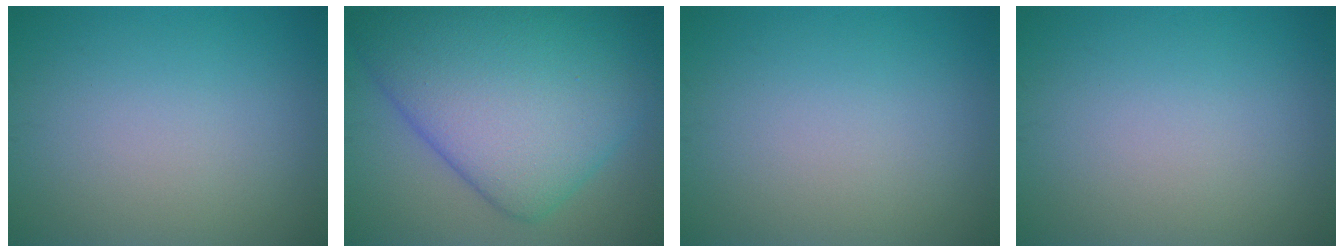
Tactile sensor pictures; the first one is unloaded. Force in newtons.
{"total": 13.4, "press": 13.4, "slide": 0.3}
{"total": 0.0}
{"total": 0.0}